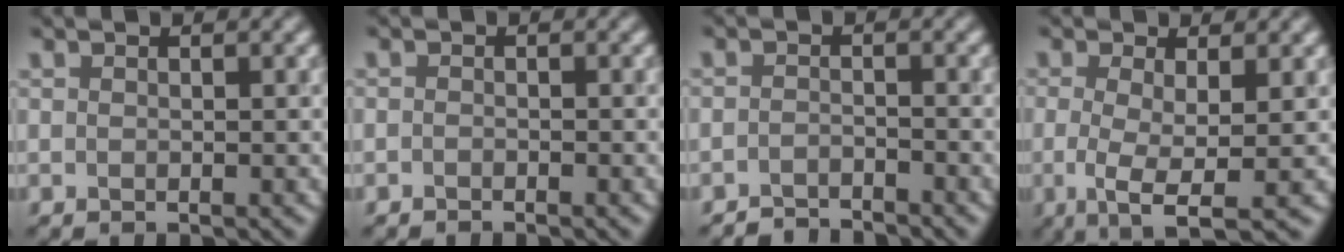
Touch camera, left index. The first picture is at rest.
{"total": 0.7, "force": [-0.6, 0.0, -0.2], "torque": [0.005, 0.003, -0.009]}
{"total": 2.4, "force": [-2.4, 0.2, -0.1], "torque": [0.009, 0.005, -0.044]}
{"total": 4.7, "force": [-1.0, 1.5, 4.3], "torque": [-0.084, -0.010, -0.014]}